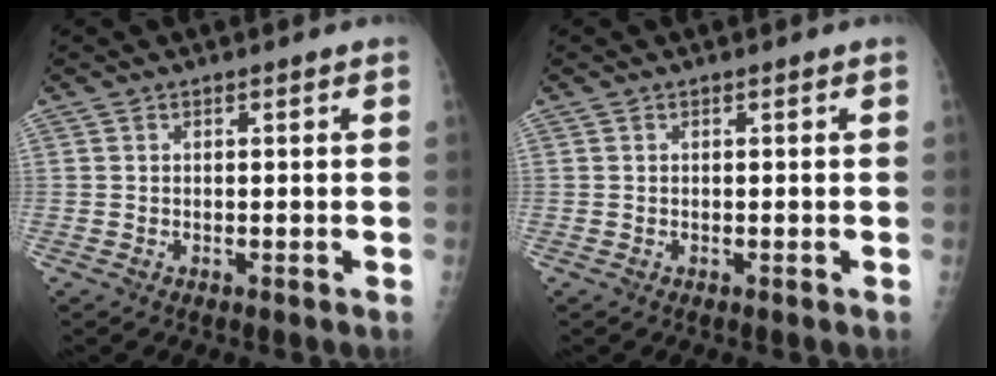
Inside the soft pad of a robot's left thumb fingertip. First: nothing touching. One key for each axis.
{"total": 0.0}